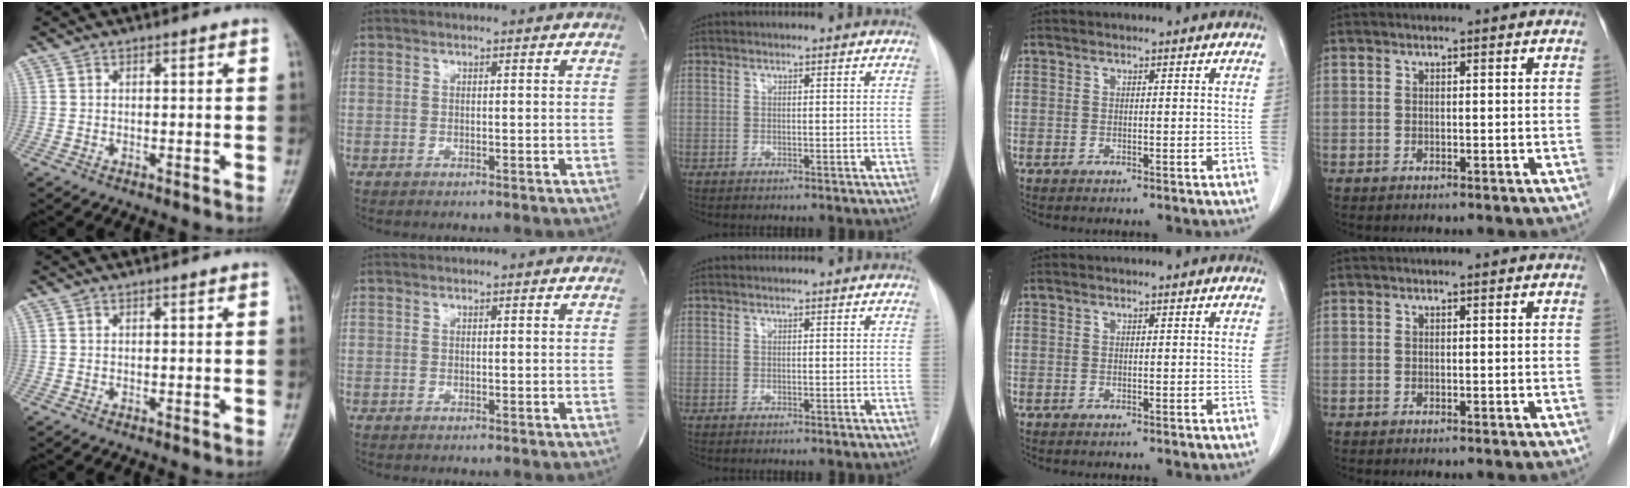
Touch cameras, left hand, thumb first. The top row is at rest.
{}